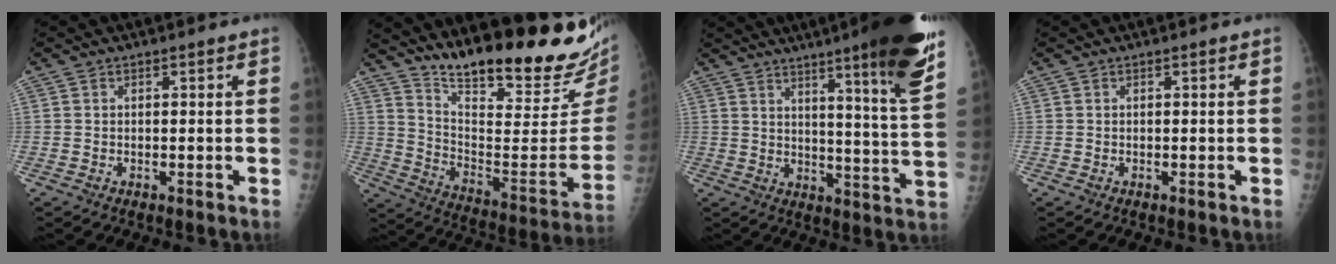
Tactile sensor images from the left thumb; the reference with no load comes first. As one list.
[{"total": 27.8, "force": [22.8, 5.1, 14.9], "torque": [-0.203, -0.152, 0.332]}, {"total": 19.6, "force": [12.9, 0.9, 14.8], "torque": [-0.183, -0.073, 0.170]}, {"total": 0.0}]